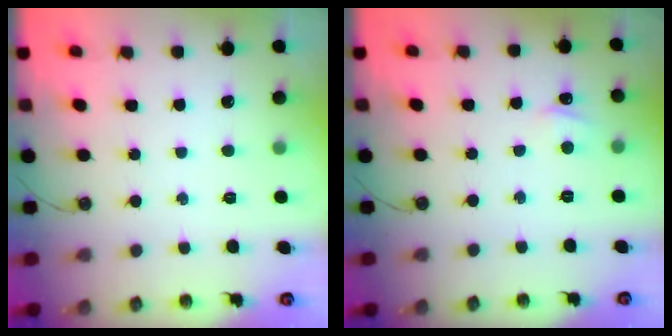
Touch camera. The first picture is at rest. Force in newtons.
{"total": 1.6, "press": 1.5, "slide": 0.2}